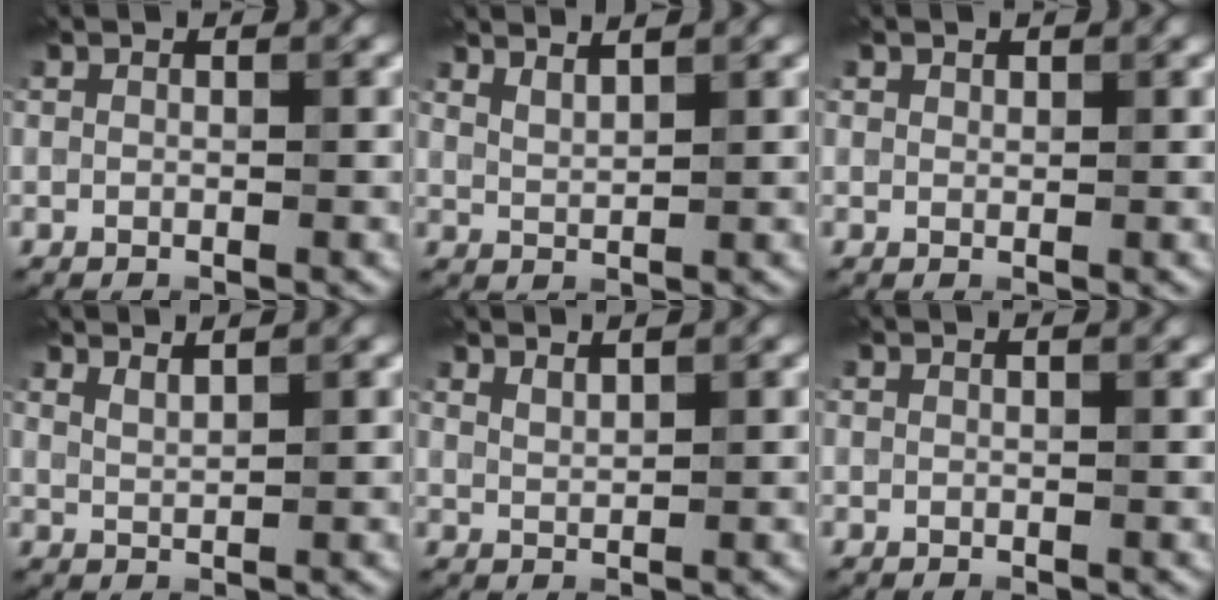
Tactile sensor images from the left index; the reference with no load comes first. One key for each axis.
{"total": 2.2, "fx": 1.9, "fy": 0.4, "fz": 0.9, "tx": -0.010, "ty": 0.007, "tz": 0.031}
{"total": 0.7, "fx": 0.6, "fy": 0.4, "fz": 0.1, "tx": -0.001, "ty": 0.000, "tz": 0.012}
{"total": 2.0, "fx": 1.7, "fy": 0.4, "fz": 0.8, "tx": -0.008, "ty": 0.006, "tz": 0.026}
{"total": 1.7, "fx": 1.5, "fy": 0.3, "fz": 0.6, "tx": -0.006, "ty": 0.003, "tz": 0.024}
{"total": 1.0, "fx": 0.7, "fy": 0.3, "fz": 0.7, "tx": -0.003, "ty": 0.004, "tz": 0.006}